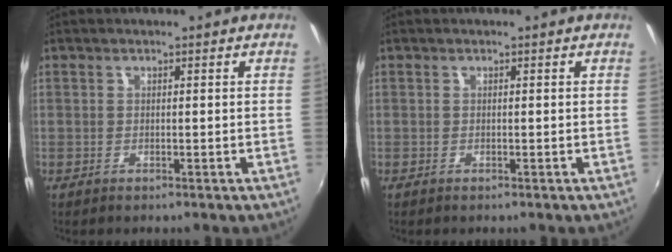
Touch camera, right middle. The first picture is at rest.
{"total": 0.0}